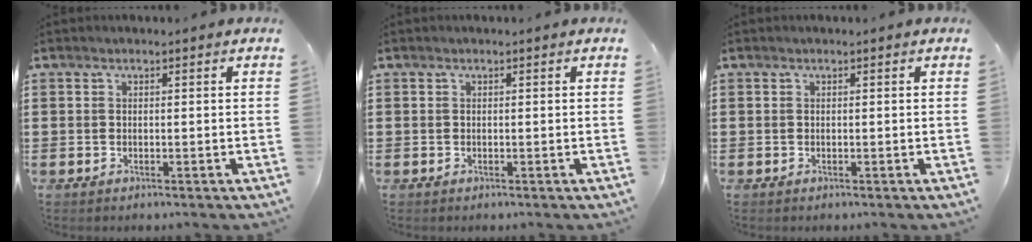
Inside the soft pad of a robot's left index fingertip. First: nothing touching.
{"total": 0.0}
{"total": 0.0}